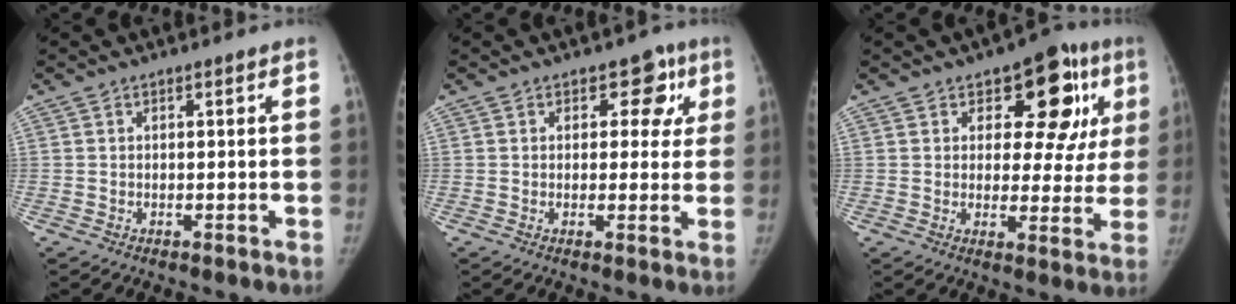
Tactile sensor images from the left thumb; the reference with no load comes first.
{"total": 6.2, "force": [2.4, 4.5, 3.7], "torque": [0.008, -0.002, 0.019]}
{"total": 14.0, "force": [5.6, 8.0, 10.0], "torque": [-0.060, -0.012, 0.067]}